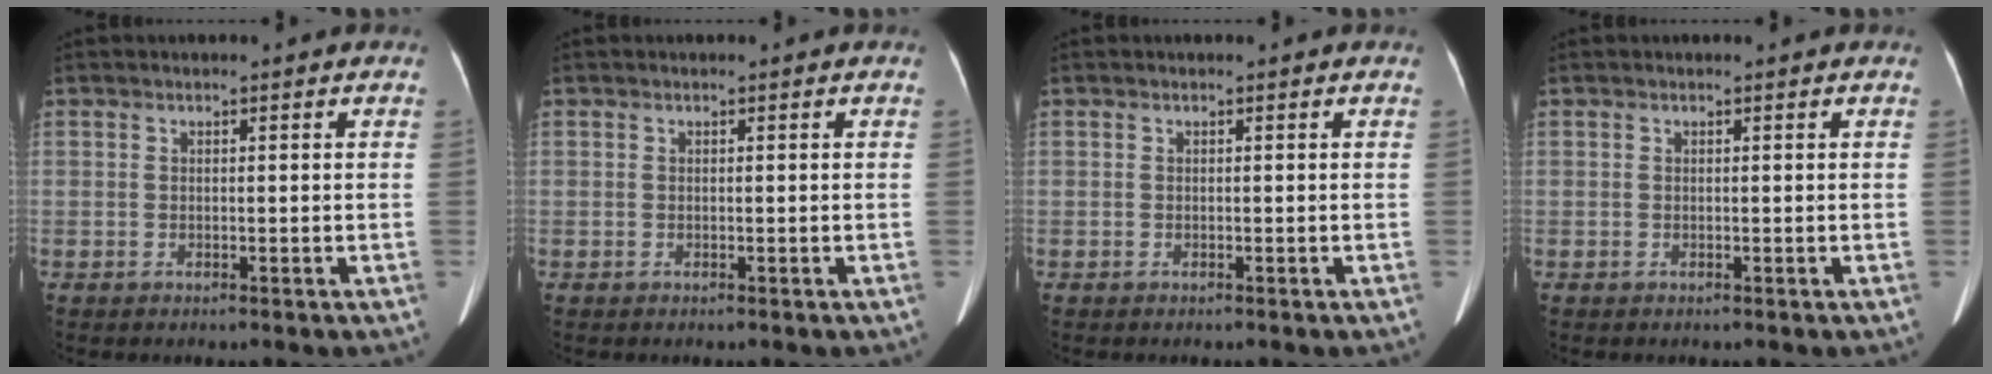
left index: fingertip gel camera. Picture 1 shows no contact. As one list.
[{"total": 0.0}, {"total": 0.0}, {"total": 0.0}]